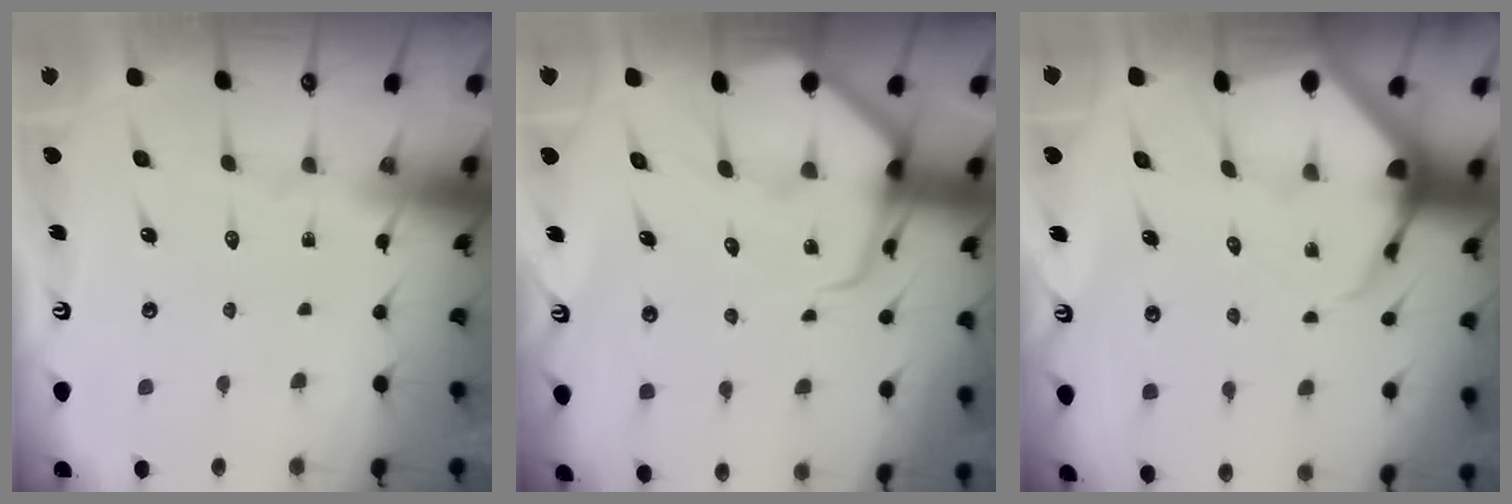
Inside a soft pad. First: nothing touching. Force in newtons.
{"total": 7.2, "press": 7.2, "slide": 0.8}
{"total": 6.0, "press": 5.9, "slide": 0.8}